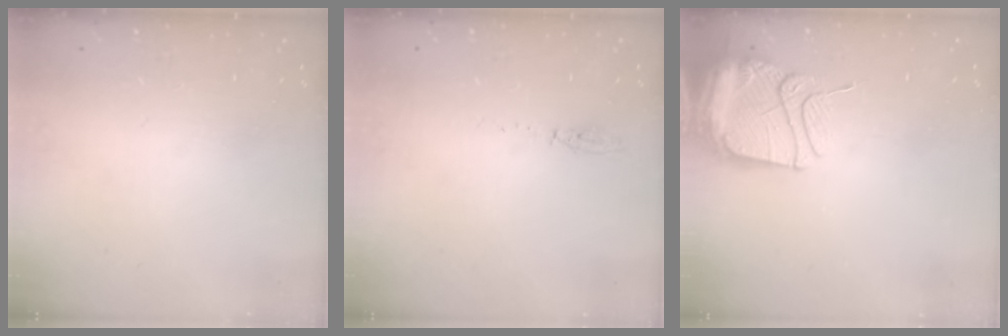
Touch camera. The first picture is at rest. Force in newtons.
{"total": 3.4, "press": 3.3, "slide": 0.8}
{"total": 13.3, "press": 13.2, "slide": 1.4}